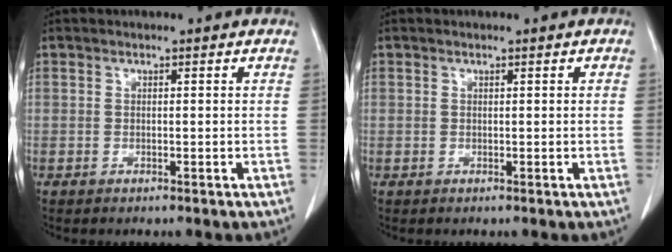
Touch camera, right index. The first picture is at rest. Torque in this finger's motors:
{"motor_torque": [-1.05, 0.51, -0.71, -0.21]}